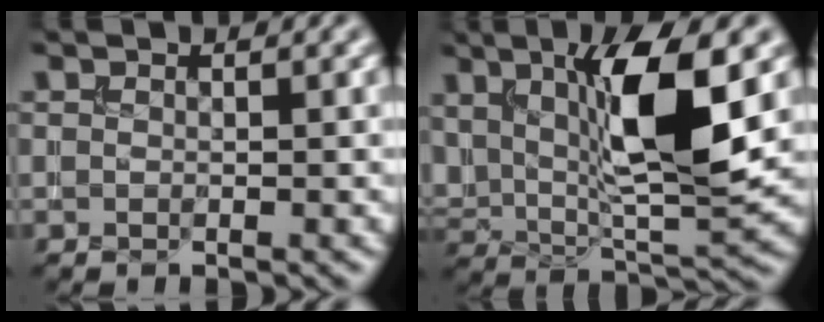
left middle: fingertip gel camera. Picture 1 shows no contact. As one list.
[{"total": 9.3, "force": [2.6, 2.9, 8.5], "torque": [-0.153, -0.008, 0.050]}]